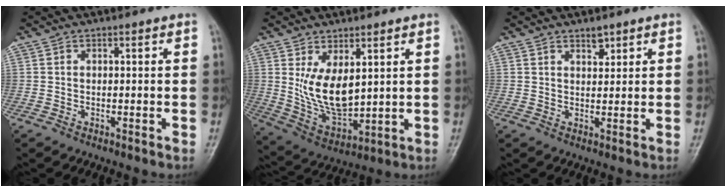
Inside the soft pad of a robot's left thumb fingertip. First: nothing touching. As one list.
[{"total": 10.4, "force": [2.9, 5.3, 8.5], "torque": [-0.140, -0.030, 0.074]}, {"total": 2.2, "force": [1.7, 1.0, 1.1], "torque": [-0.007, -0.011, 0.027]}]